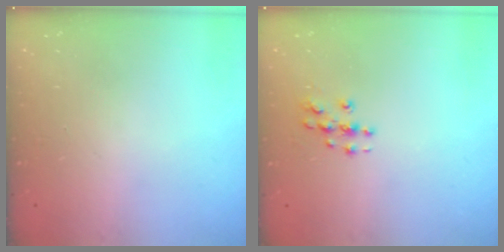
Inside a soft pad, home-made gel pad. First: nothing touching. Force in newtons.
{"total": 4.3, "press": 4.3, "slide": 0.6}